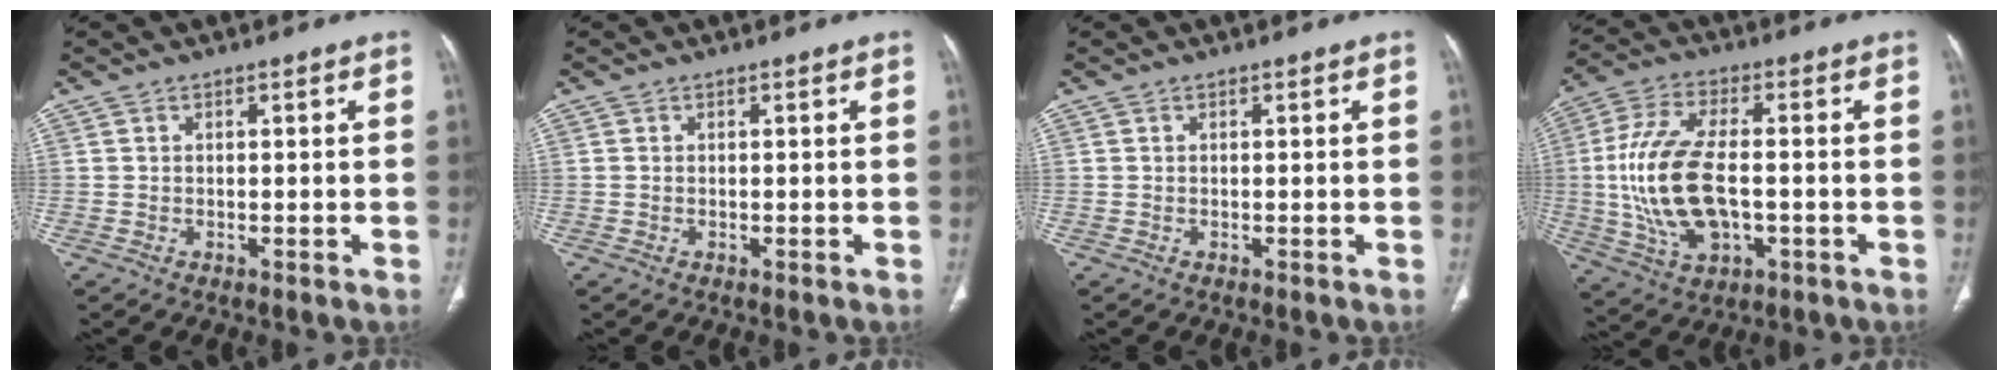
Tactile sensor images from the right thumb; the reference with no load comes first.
{"total": 0.0}
{"total": 0.0}
{"total": 16.9, "force": [-1.3, 8.5, 14.5], "torque": [-0.298, 0.007, -0.016]}